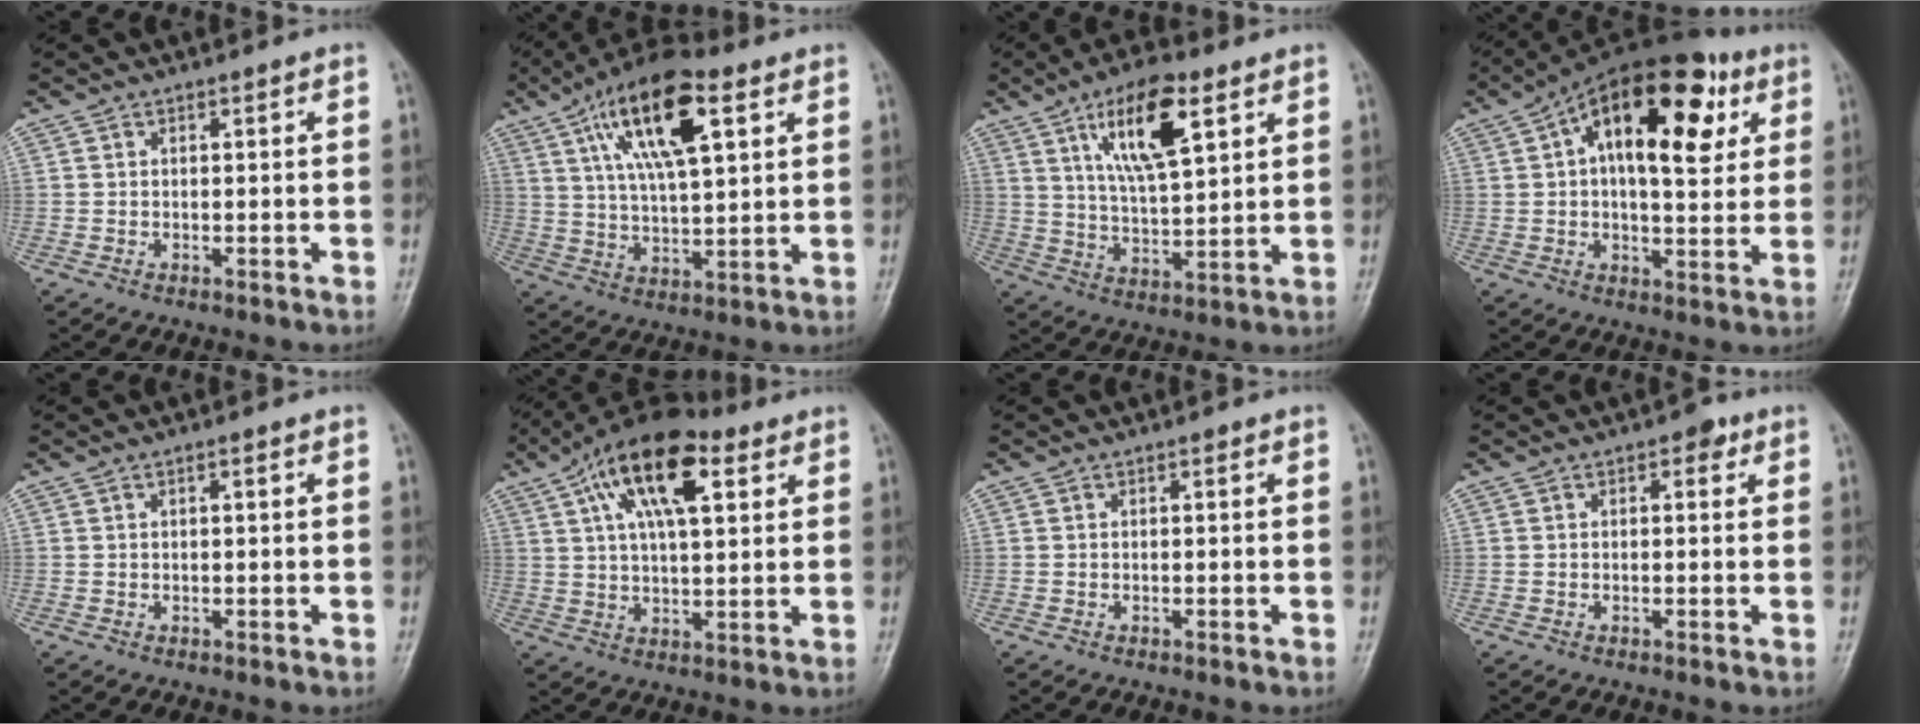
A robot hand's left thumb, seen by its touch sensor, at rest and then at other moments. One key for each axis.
{"total": 17.2, "fx": 7.4, "fy": 6.5, "fz": 14.1, "tx": -0.230, "ty": -0.008, "tz": 0.127}
{"total": 14.4, "fx": 6.8, "fy": 5.1, "fz": 11.6, "tx": -0.182, "ty": -0.024, "tz": 0.122}
{"total": 20.4, "fx": 6.9, "fy": 10.0, "fz": 16.4, "tx": -0.226, "ty": 0.011, "tz": 0.094}
{"total": 0.8, "fx": 0.3, "fy": 0.3, "fz": 0.7, "tx": -0.013, "ty": 0.002, "tz": 0.004}
{"total": 16.3, "fx": 7.0, "fy": 7.2, "fz": 12.8, "tx": -0.201, "ty": 0.002, "tz": 0.114}
{"total": 0.0}
{"total": 2.1, "fx": 0.9, "fy": 1.4, "fz": 1.4, "tx": -0.002, "ty": 0.001, "tz": 0.006}